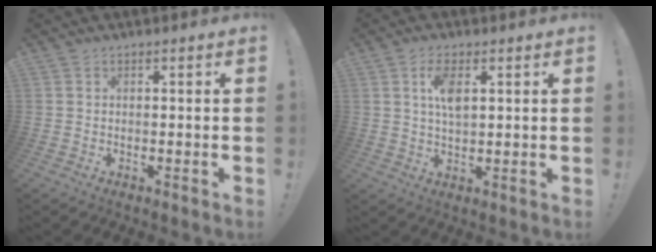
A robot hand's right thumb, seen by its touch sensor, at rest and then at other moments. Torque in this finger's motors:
{"motor_torque": [0.03, 0.09, 0.04, 0.04, 0.01]}